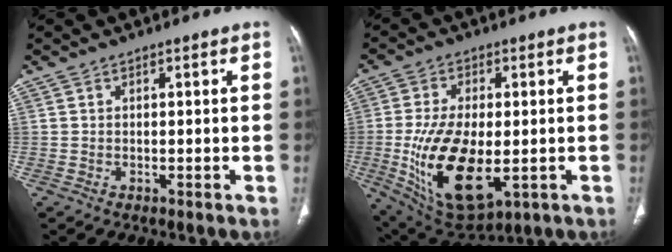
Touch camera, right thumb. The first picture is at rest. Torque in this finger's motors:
{"motor_torque": [-0.17, 2.14, 2.25, -0.10, 0.64]}